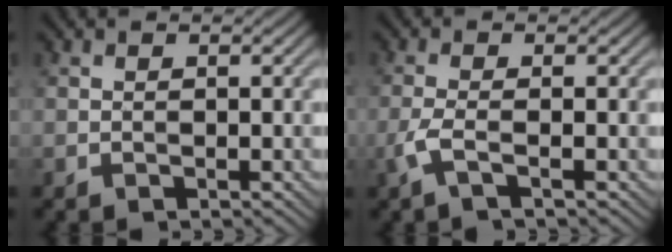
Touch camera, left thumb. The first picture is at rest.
{"total": 2.6, "force": [-1.2, 0.4, 2.3], "torque": [-0.055, 0.005, -0.037]}